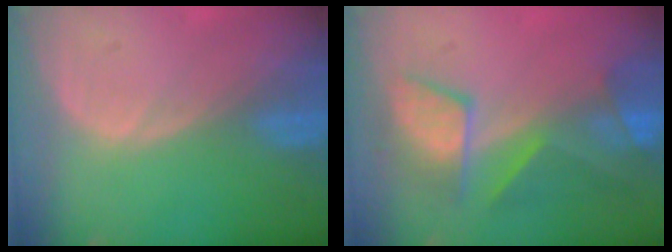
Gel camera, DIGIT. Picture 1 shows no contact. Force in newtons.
{"total": 8.8, "press": 8.2, "slide": 3.2}